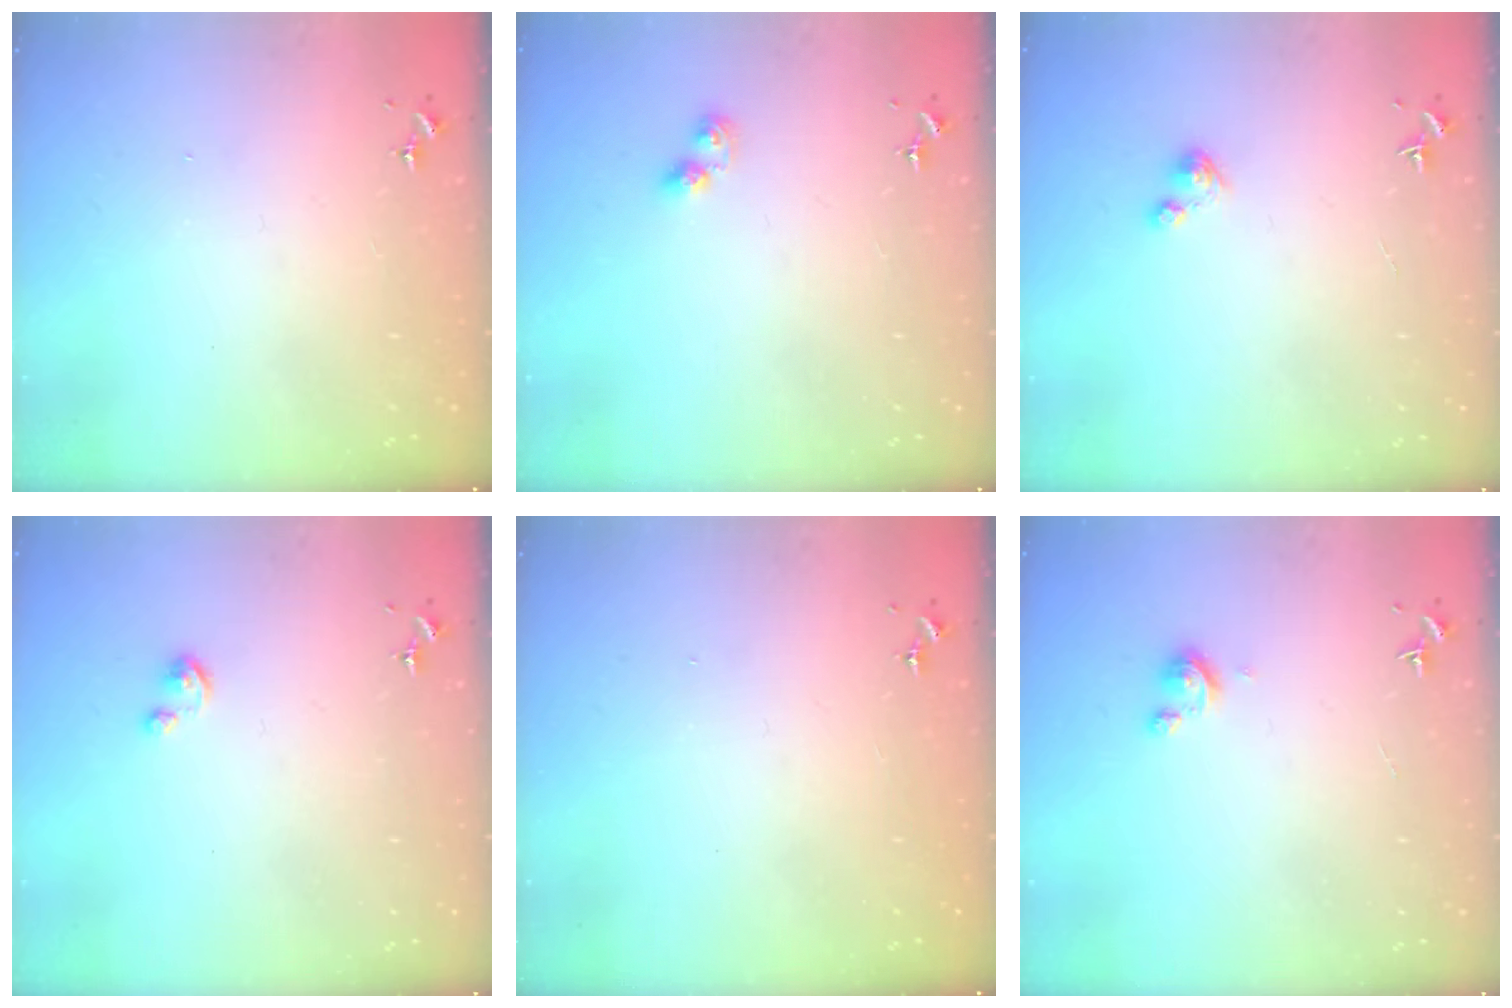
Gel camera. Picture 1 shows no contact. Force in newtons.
{"total": 5.1, "press": 5.1, "slide": 0.4}
{"total": 3.0, "press": 3.0, "slide": 0.2}
{"total": 2.8, "press": 2.8, "slide": 0.2}
{"total": 0.0}
{"total": 2.9, "press": 2.9, "slide": 0.3}